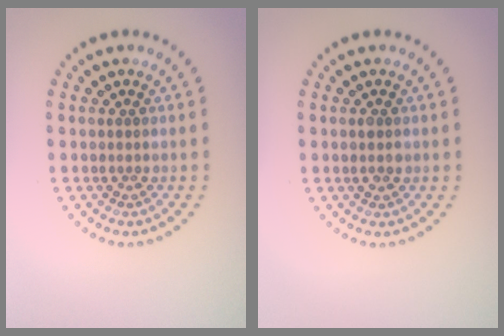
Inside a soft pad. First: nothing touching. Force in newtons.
{"total": 1.1, "press": 1.1, "slide": 0.1}